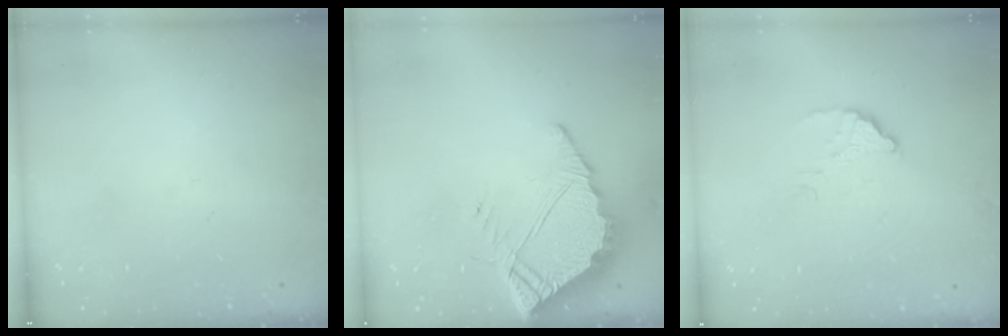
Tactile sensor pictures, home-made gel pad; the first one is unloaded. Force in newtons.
{"total": 8.9, "press": 8.8, "slide": 0.7}
{"total": 3.3, "press": 3.3, "slide": 0.1}